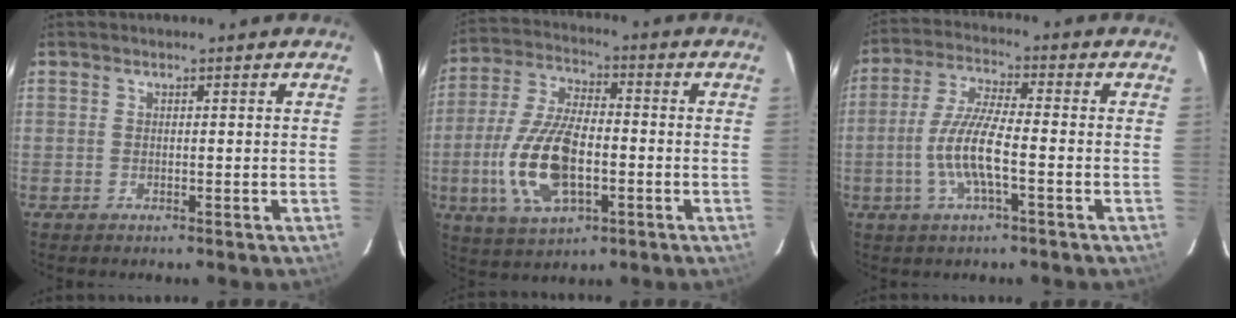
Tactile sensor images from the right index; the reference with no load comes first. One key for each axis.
{"total": 15.5, "fx": -3.7, "fy": 7.0, "fz": 13.3, "tx": -0.283, "ty": -0.003, "tz": -0.065}
{"total": 9.3, "fx": -2.7, "fy": 1.5, "fz": 8.8, "tx": -0.183, "ty": -0.002, "tz": -0.053}